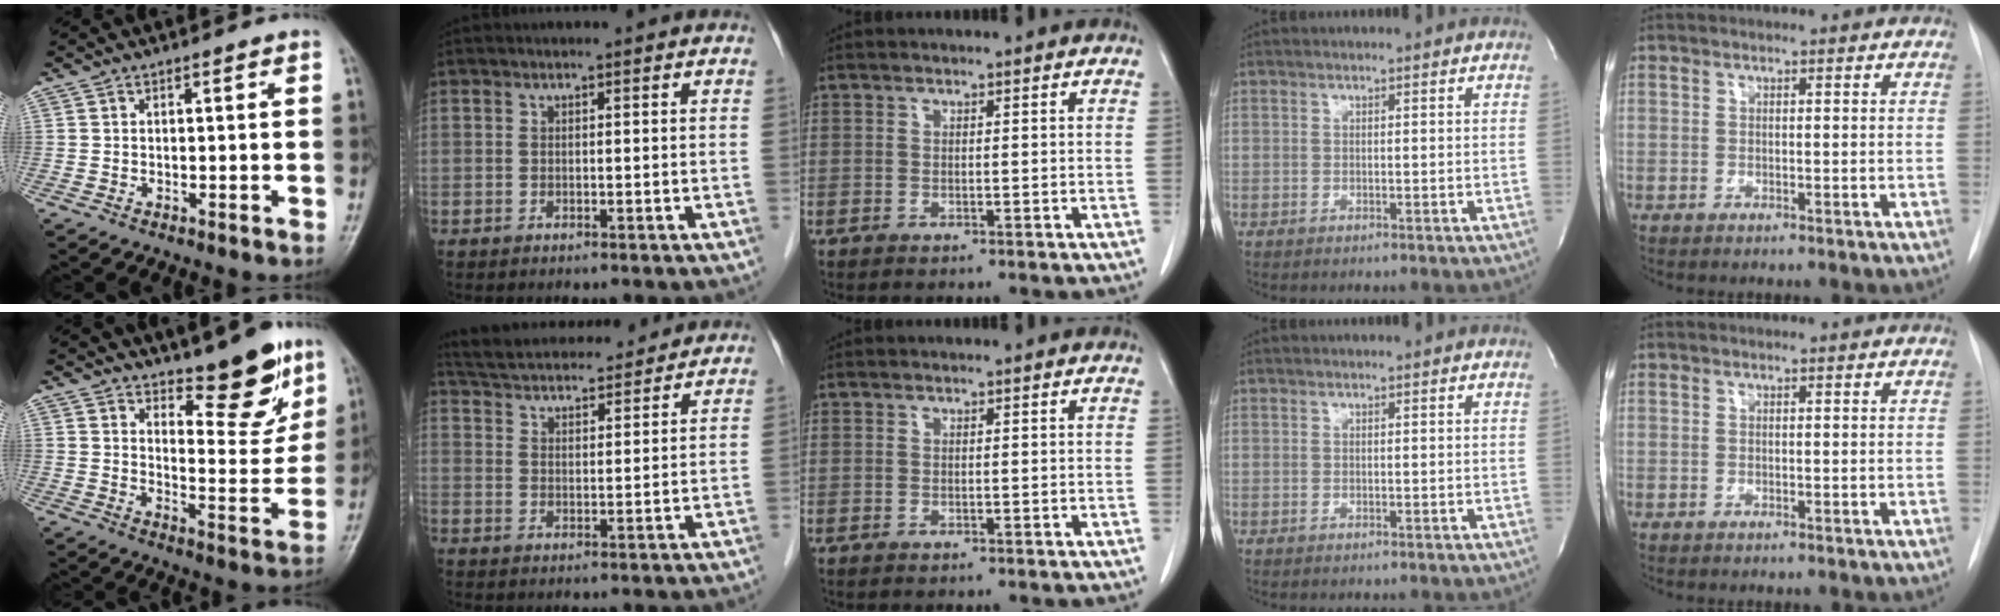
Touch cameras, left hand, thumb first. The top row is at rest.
{"thumb": {"total": 11.6, "force": [8.2, 4.2, 7.0], "torque": [-0.057, -0.067, 0.129]}, "index": {"total": 17.1, "force": [15.9, 3.3, 5.5], "torque": [-0.103, 0.037, 0.240]}}